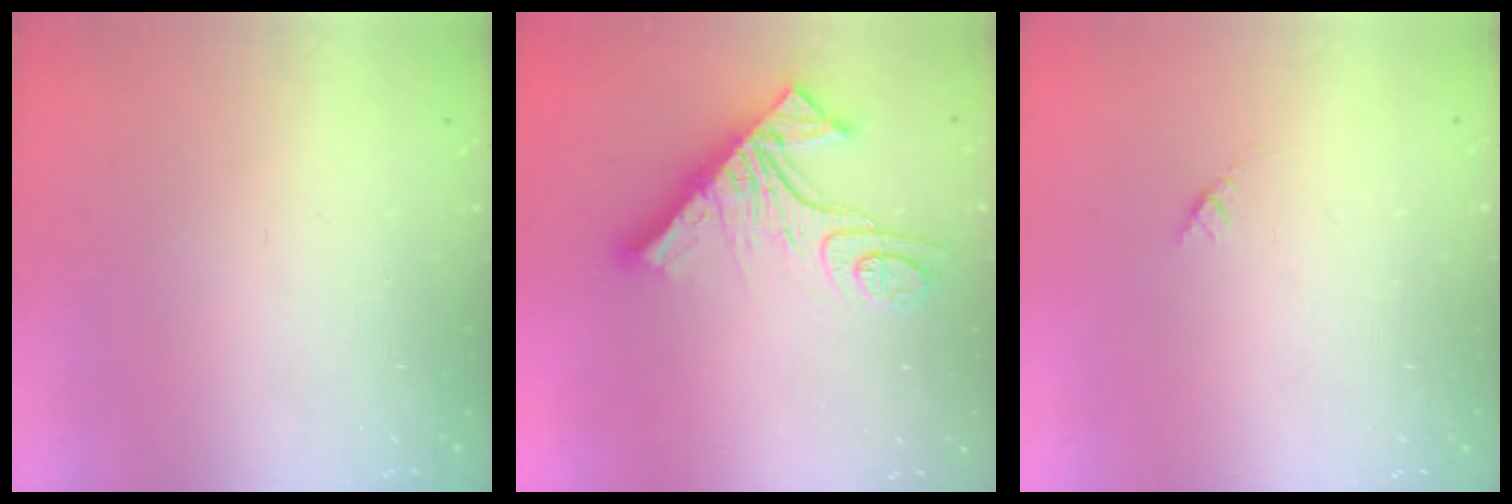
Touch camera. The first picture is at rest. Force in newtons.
{"total": 18.5, "press": 18.4, "slide": 1.5}
{"total": 2.7, "press": 2.6, "slide": 0.4}